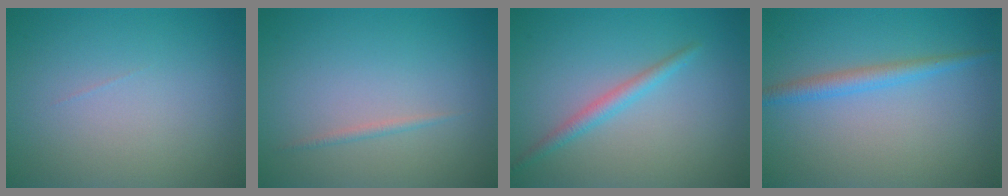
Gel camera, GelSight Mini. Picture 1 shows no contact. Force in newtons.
{"total": 0.6, "press": 0.6, "slide": 0.0}
{"total": 1.8, "press": 1.8, "slide": 0.1}
{"total": 2.1, "press": 2.1, "slide": 0.1}